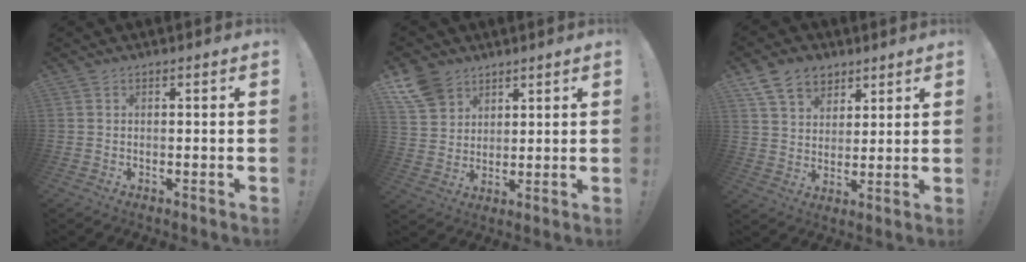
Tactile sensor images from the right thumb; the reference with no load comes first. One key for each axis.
{"total": 9.4, "fx": 6.1, "fy": 6.6, "fz": 2.7, "tx": -0.049, "ty": -0.036, "tz": 0.122}
{"total": 11.4, "fx": 6.9, "fy": 8.0, "fz": 4.2, "tx": -0.067, "ty": -0.036, "tz": 0.135}